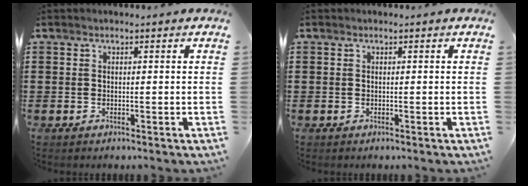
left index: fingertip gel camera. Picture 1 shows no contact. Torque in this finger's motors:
{"motor_torque": [0.00, 0.00, 0.00, 0.01]}